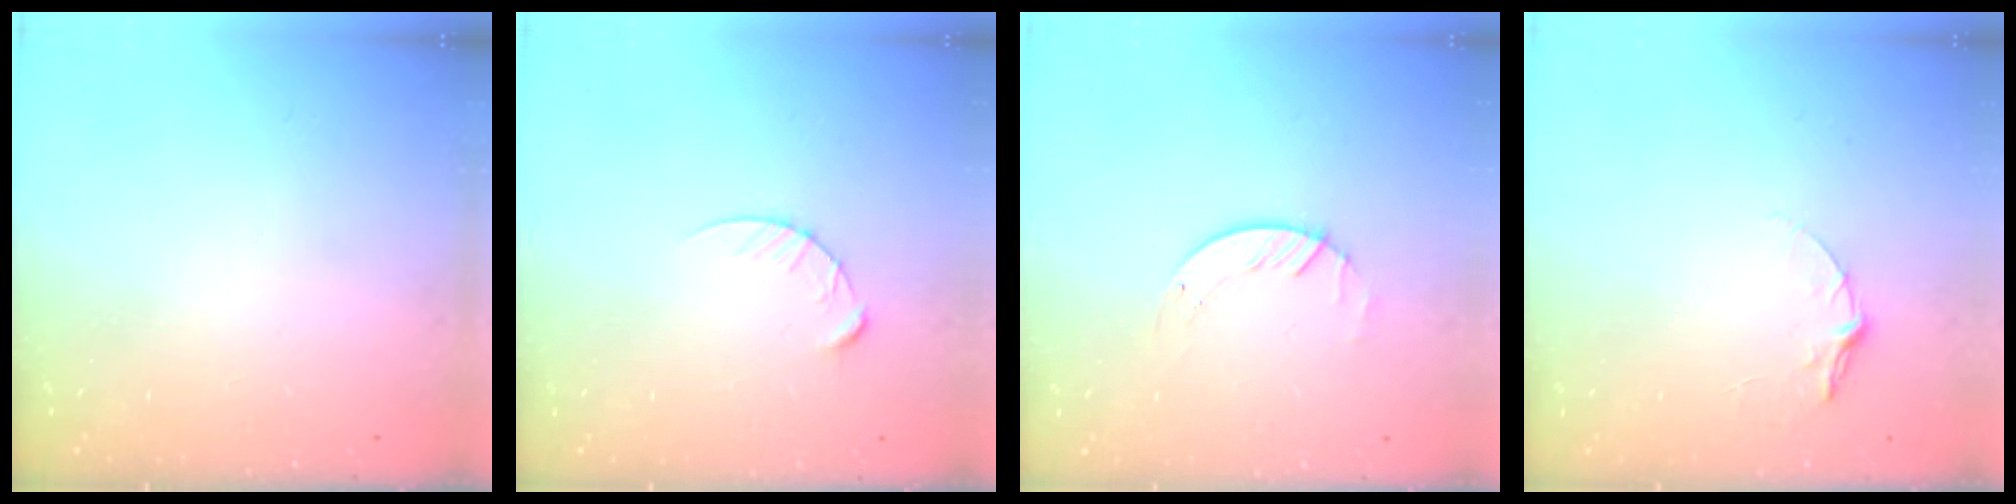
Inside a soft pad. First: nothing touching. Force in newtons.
{"total": 5.7, "press": 5.7, "slide": 0.5}
{"total": 2.0, "press": 2.0, "slide": 0.2}
{"total": 4.6, "press": 4.6, "slide": 0.4}